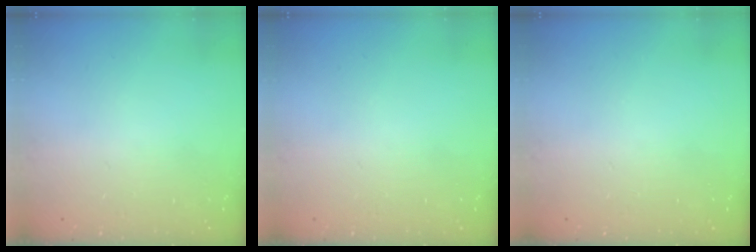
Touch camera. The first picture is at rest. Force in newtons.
{"total": 0.0}
{"total": 0.0}